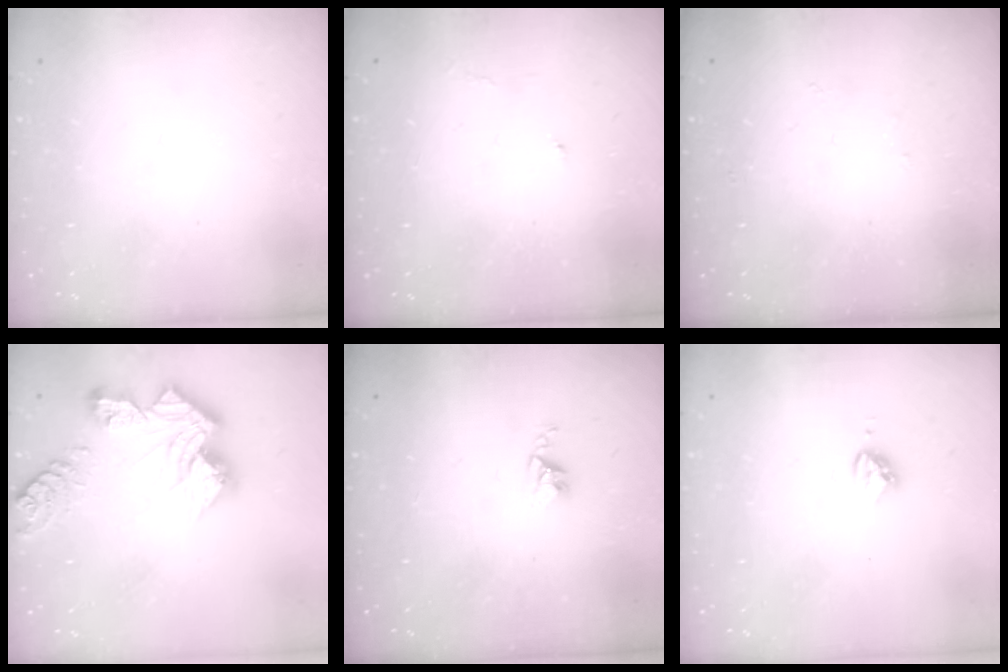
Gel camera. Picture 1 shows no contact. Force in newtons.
{"total": 3.8, "press": 3.8, "slide": 0.4}
{"total": 2.9, "press": 2.8, "slide": 0.8}
{"total": 15.8, "press": 15.7, "slide": 1.6}
{"total": 2.6, "press": 2.6, "slide": 0.4}
{"total": 5.0, "press": 4.9, "slide": 0.5}